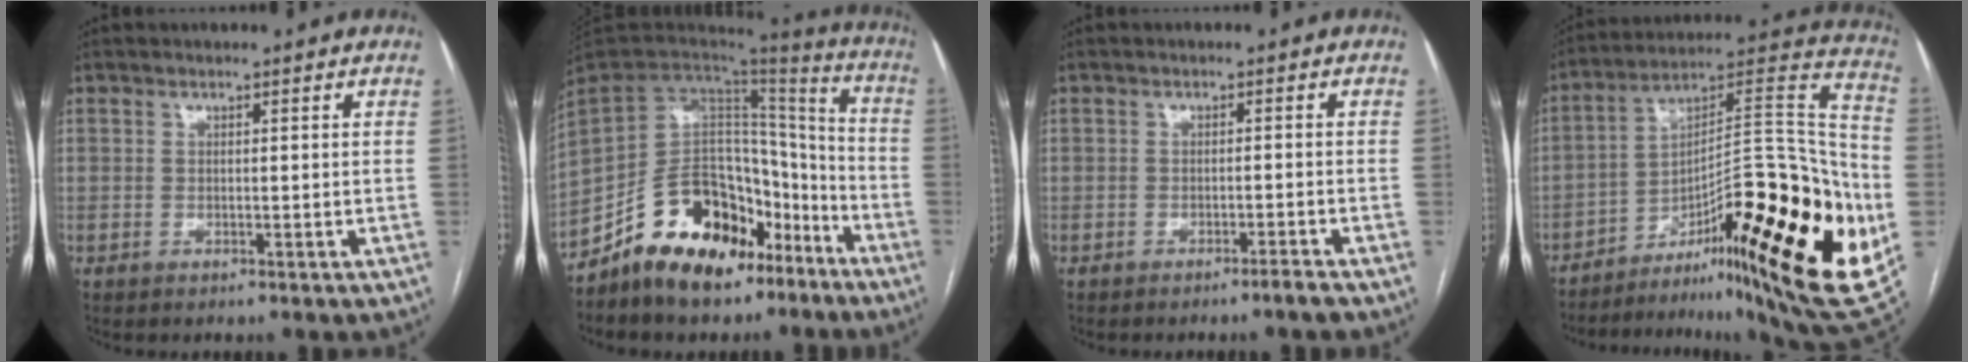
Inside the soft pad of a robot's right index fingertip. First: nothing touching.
{"total": 19.9, "force": [-12.6, 11.3, 10.5], "torque": [-0.179, 0.056, -0.206]}
{"total": 2.0, "force": [-1.7, -0.3, 1.0], "torque": [-0.016, -0.001, -0.026]}
{"total": 35.0, "force": [-12.6, 7.3, 31.8], "torque": [-0.394, 0.017, -0.185]}